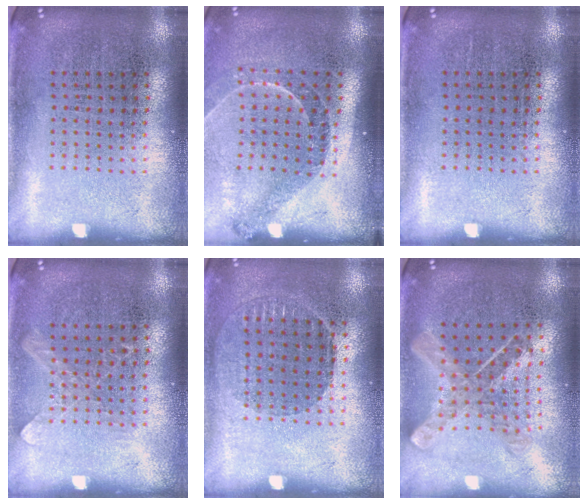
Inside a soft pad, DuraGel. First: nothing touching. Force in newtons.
{"total": 1.4, "press": 1.3, "slide": 0.5}
{"total": 0.0}
{"total": 0.8, "press": 0.8, "slide": 0.2}
{"total": 0.9, "press": 0.8, "slide": 0.3}
{"total": 0.9, "press": 0.9, "slide": 0.1}